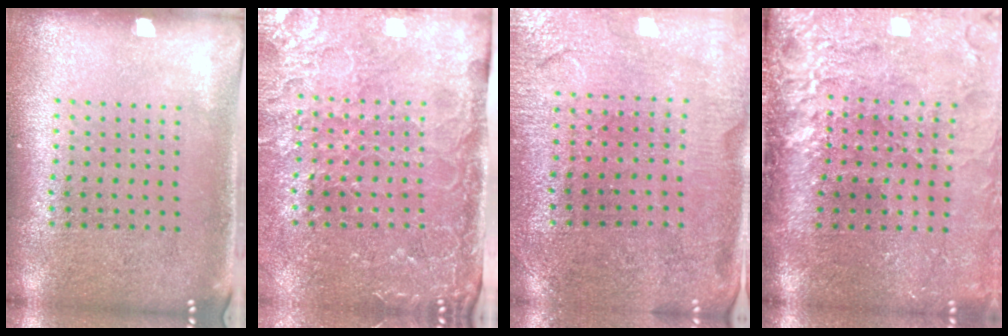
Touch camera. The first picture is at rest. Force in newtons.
{"total": 4.1, "press": 3.6, "slide": 2.0}
{"total": 1.0, "press": 0.9, "slide": 0.3}
{"total": 4.6, "press": 3.7, "slide": 2.7}